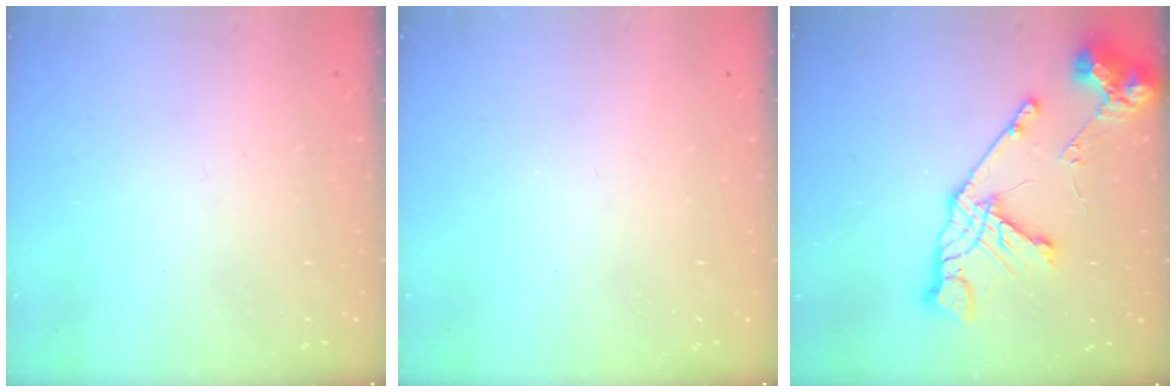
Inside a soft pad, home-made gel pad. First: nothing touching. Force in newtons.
{"total": 0.0}
{"total": 17.6, "press": 17.5, "slide": 1.8}